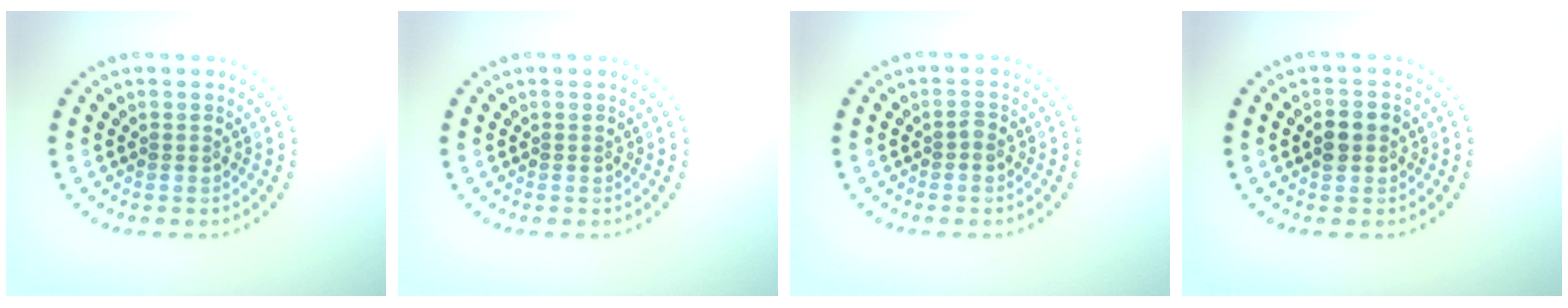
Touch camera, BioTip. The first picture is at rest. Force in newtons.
{"total": 0.0}
{"total": 0.5, "press": 0.5, "slide": 0.3}
{"total": 2.2, "press": 2.2, "slide": 0.2}